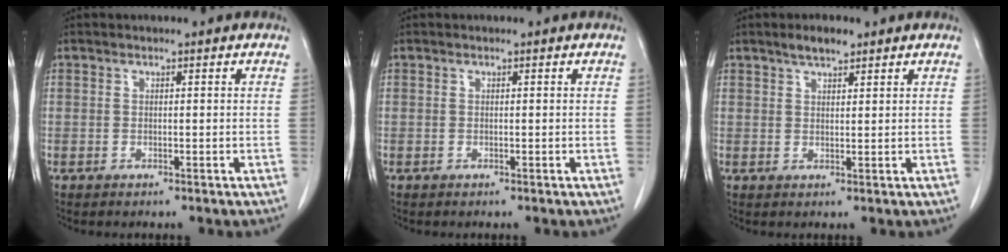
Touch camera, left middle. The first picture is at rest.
{"total": 0.0}
{"total": 3.0, "force": [2.3, 0.8, 1.8], "torque": [-0.036, 0.004, 0.040]}